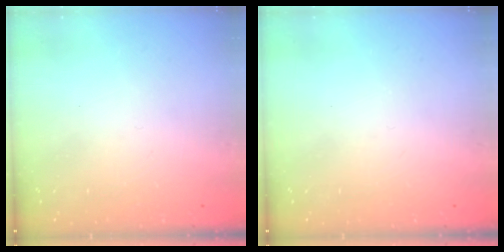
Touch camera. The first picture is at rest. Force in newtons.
{"total": 0.0}